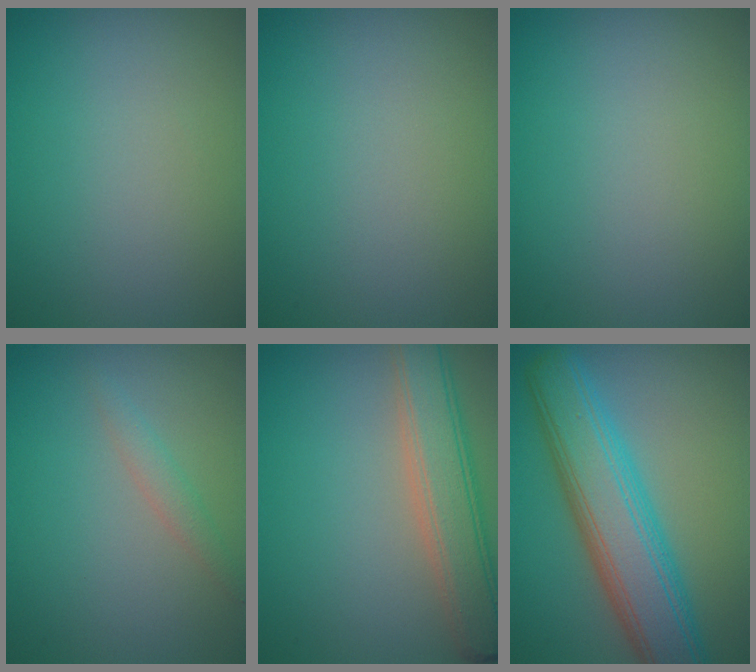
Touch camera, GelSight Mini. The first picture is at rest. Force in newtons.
{"total": 0.0}
{"total": 0.0}
{"total": 1.3, "press": 1.3, "slide": 0.1}
{"total": 5.6, "press": 5.6, "slide": 0.3}
{"total": 8.5, "press": 8.5, "slide": 0.2}